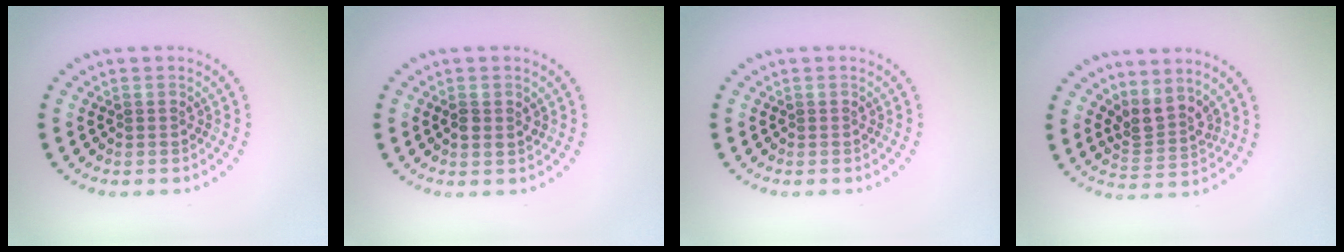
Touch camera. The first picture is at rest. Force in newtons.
{"total": 1.4, "press": 1.3, "slide": 0.3}
{"total": 0.0}
{"total": 2.8, "press": 2.0, "slide": 2.0}